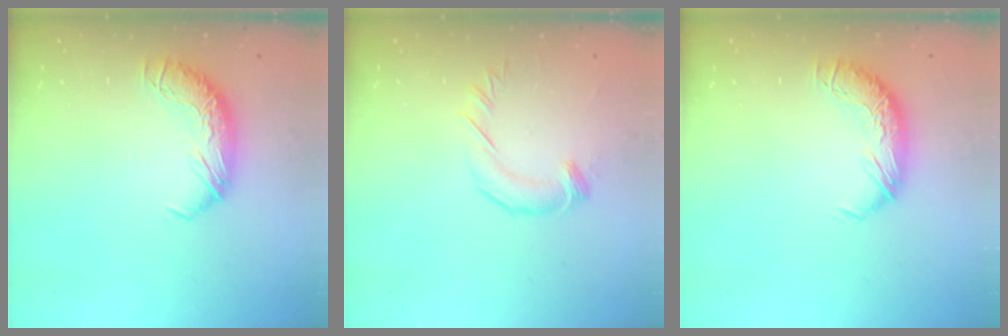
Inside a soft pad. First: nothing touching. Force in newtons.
{"total": 2.5, "press": 2.5, "slide": 0.2}
{"total": 0.0}